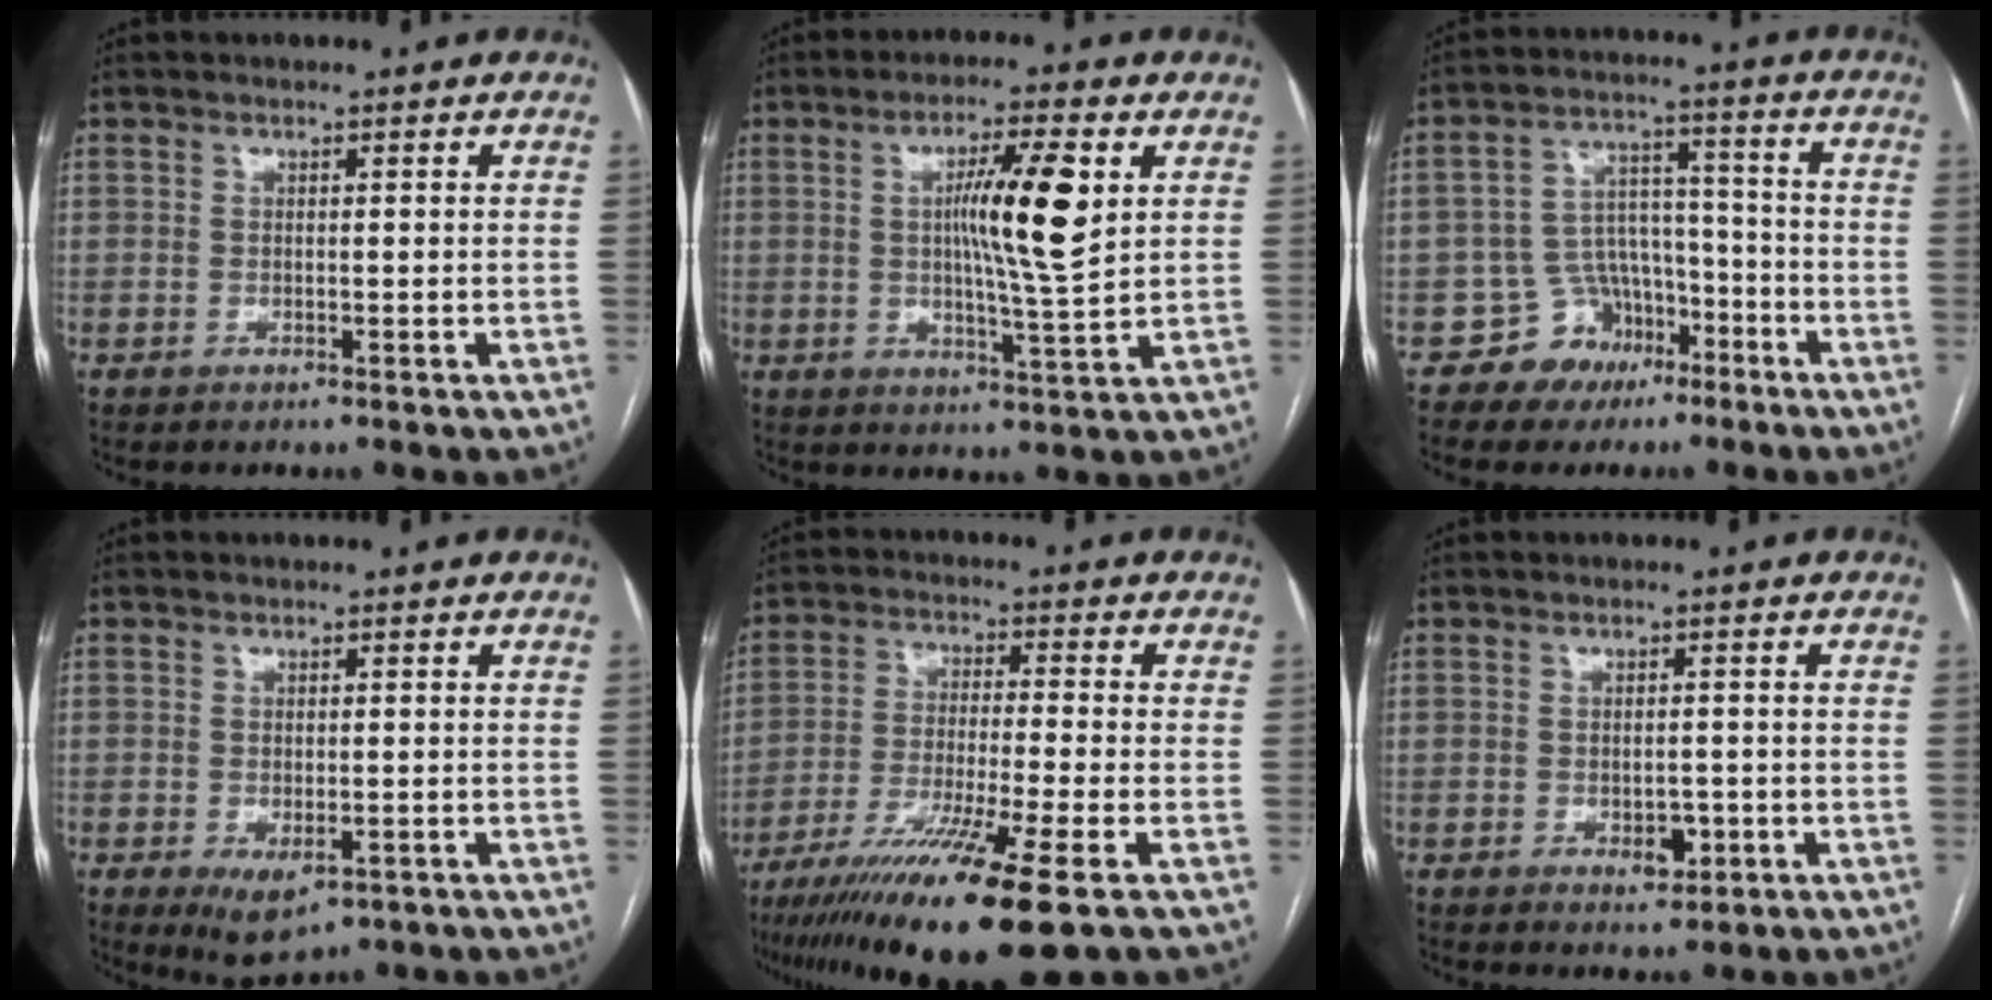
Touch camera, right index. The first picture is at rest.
{"total": 10.3, "force": [2.3, 0.2, 10.1], "torque": [-0.170, -0.003, 0.038]}
{"total": 8.0, "force": [-4.7, 6.4, 1.2], "torque": [-0.009, 0.034, -0.067]}
{"total": 5.3, "force": [-2.3, 2.5, 4.0], "torque": [-0.064, -0.010, -0.022]}
{"total": 16.0, "force": [-10.1, -0.5, 12.4], "torque": [-0.219, -0.046, -0.175]}
{"total": 2.9, "force": [-1.0, 1.6, 2.2], "torque": [-0.031, 0.001, -0.006]}